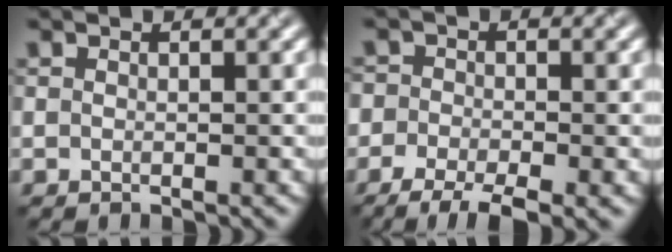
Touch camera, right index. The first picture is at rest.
{"total": 6.7, "force": [-4.0, 3.1, 4.4], "torque": [-0.077, -0.016, -0.065]}